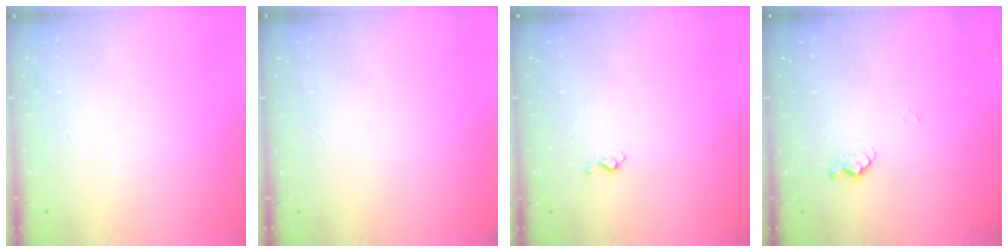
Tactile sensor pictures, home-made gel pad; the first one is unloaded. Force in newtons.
{"total": 0.0}
{"total": 3.4, "press": 3.4, "slide": 0.5}
{"total": 6.3, "press": 6.3, "slide": 0.7}